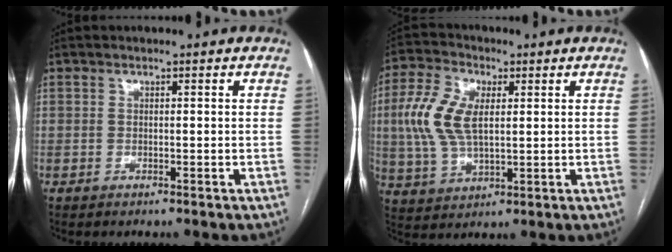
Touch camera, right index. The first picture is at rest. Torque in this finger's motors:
{"motor_torque": [0.64, 0.21, 0.85, 0.21]}